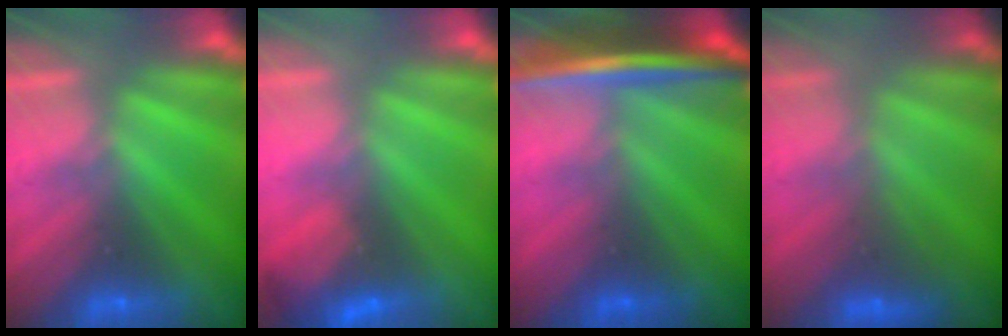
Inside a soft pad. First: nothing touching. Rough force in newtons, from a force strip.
{"total": 2.8}
{"total": 7.5}
{"total": 2.8}